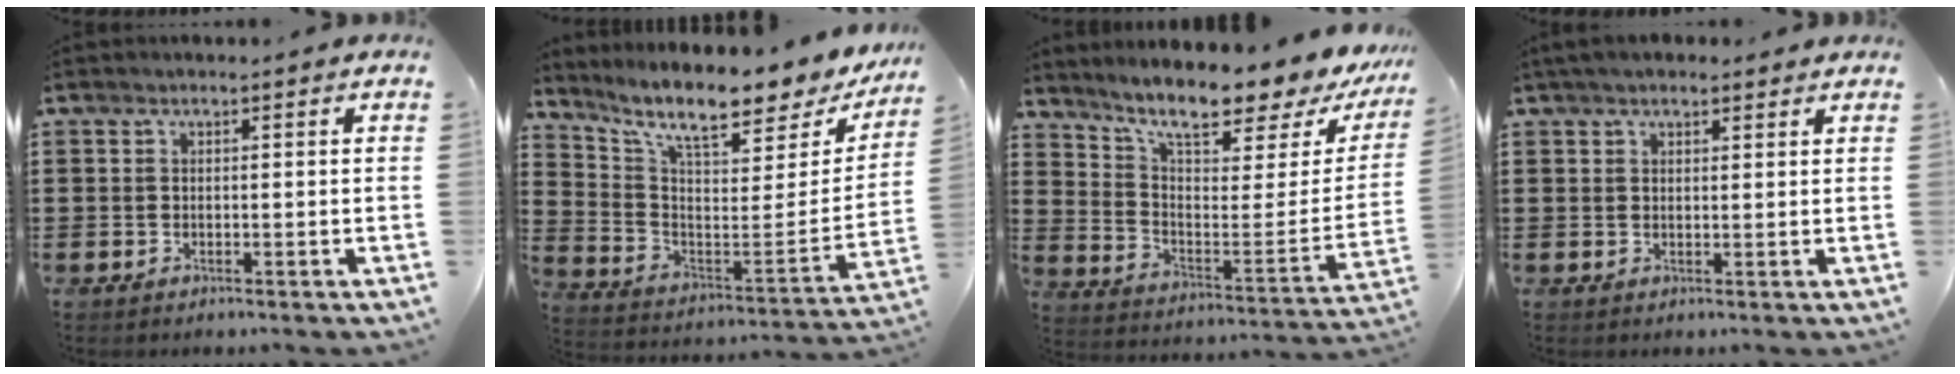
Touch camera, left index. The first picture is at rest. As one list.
[{"total": 10.3, "force": [8.3, 1.4, 6.0], "torque": [-0.135, -0.069, 0.135]}, {"total": 9.4, "force": [7.9, 1.0, 4.9], "torque": [-0.106, -0.067, 0.129]}, {"total": 2.4, "force": [2.0, 0.9, 1.2], "torque": [-0.027, 0.006, 0.036]}]